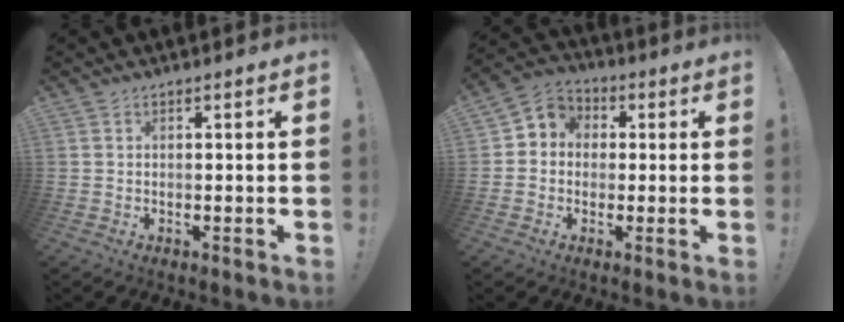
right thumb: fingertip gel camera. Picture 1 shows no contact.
{"total": 6.6, "force": [-0.5, 6.3, 2.2], "torque": [-0.025, 0.017, -0.005]}